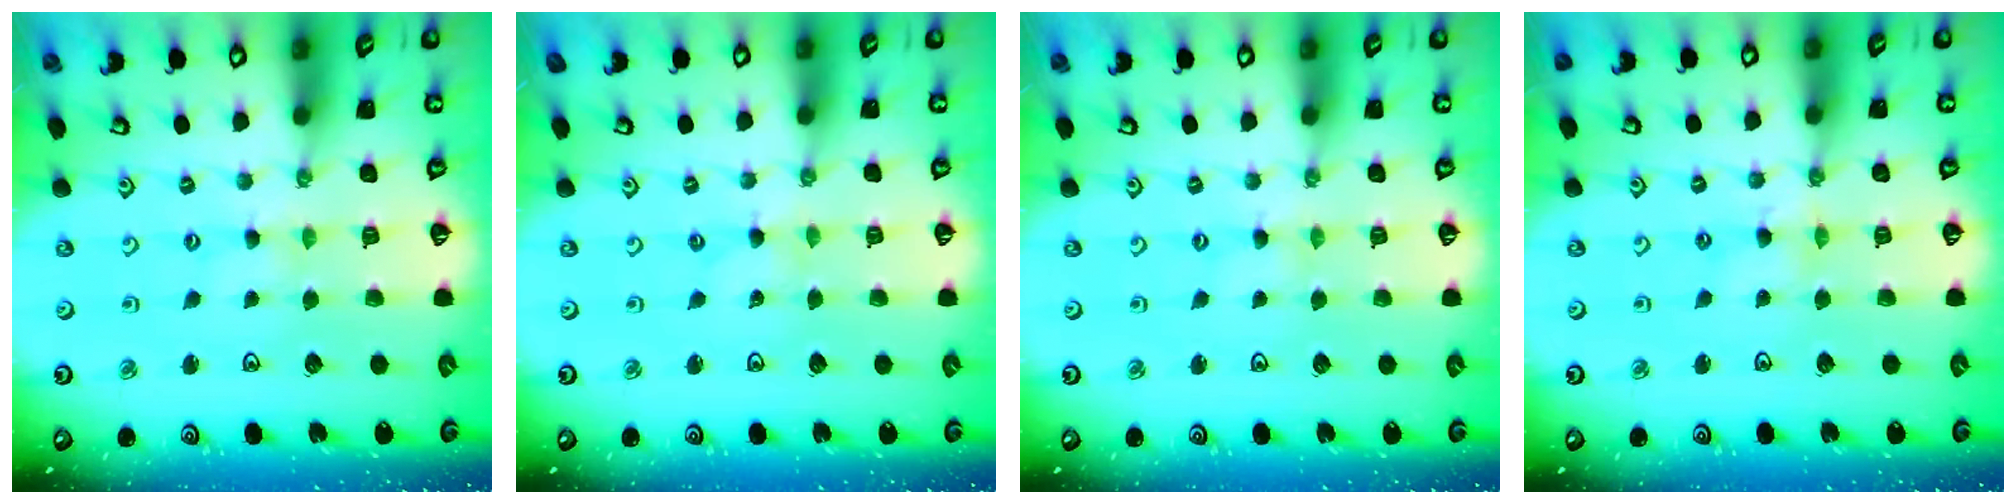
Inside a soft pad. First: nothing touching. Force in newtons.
{"total": 0.0}
{"total": 0.0}
{"total": 1.3, "press": 1.3, "slide": 0.2}